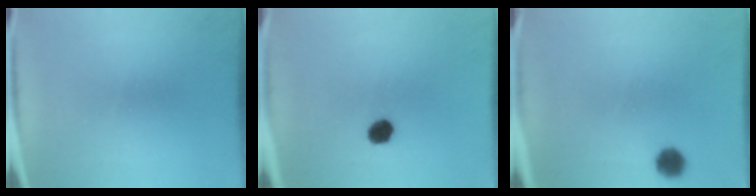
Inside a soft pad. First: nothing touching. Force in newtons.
{"total": 3.9}
{"total": 4.2}